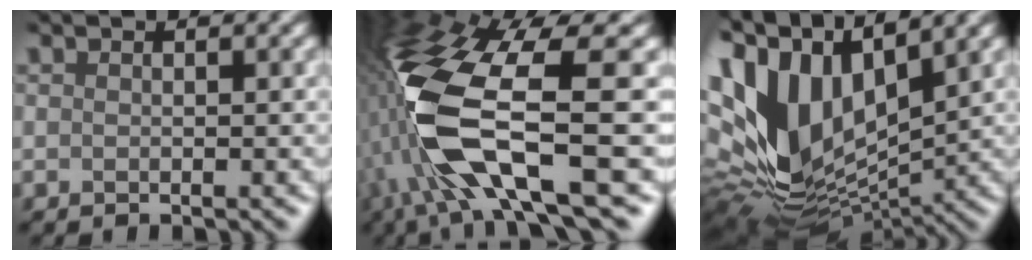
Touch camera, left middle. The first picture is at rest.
{"total": 12.4, "force": [-2.3, 4.2, 11.4], "torque": [-0.250, -0.010, -0.033]}
{"total": 12.5, "force": [4.7, 6.9, 9.3], "torque": [-0.220, 0.009, 0.093]}